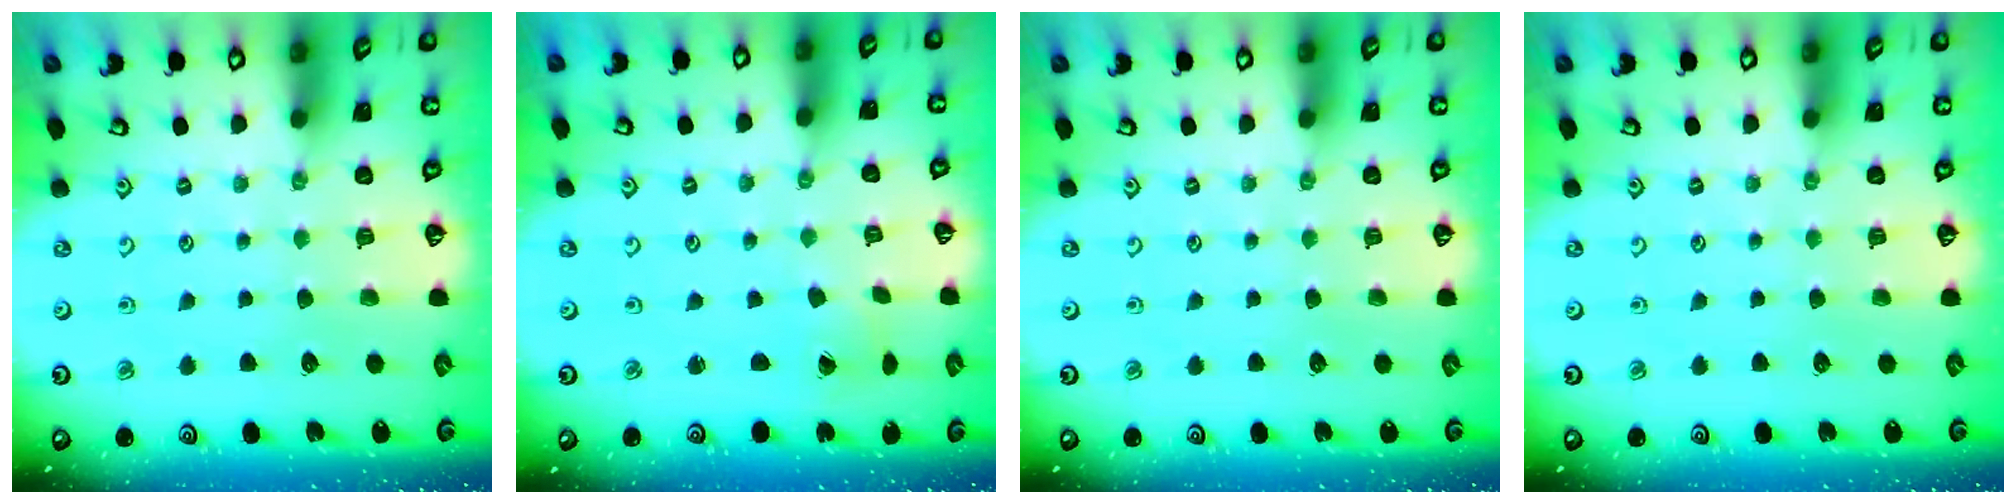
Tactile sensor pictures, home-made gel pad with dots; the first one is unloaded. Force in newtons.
{"total": 1.6, "press": 1.5, "slide": 0.1}
{"total": 0.0}
{"total": 0.0}